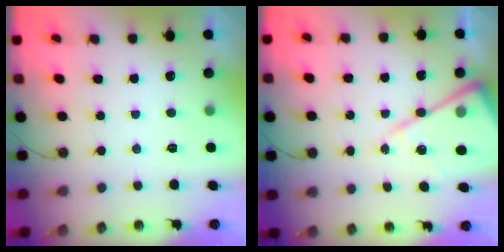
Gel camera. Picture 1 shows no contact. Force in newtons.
{"total": 16.5, "press": 16.4, "slide": 1.6}